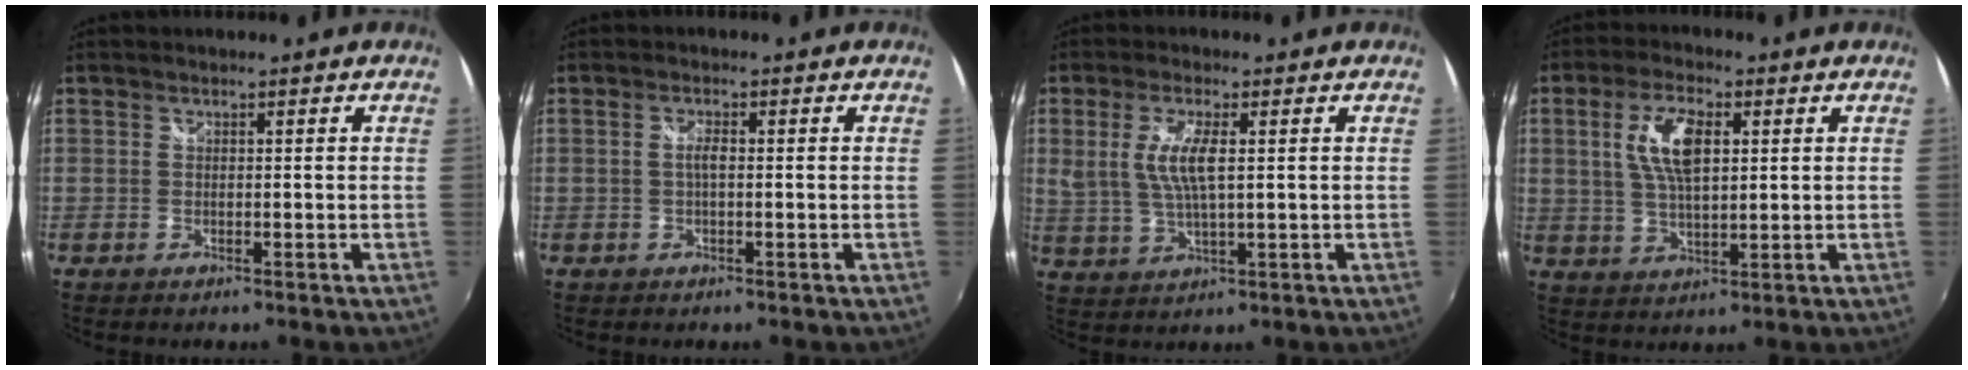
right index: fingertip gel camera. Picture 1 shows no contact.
{"total": 1.6, "force": [-0.1, 0.3, 1.6], "torque": [-0.031, 0.002, -0.004]}
{"total": 6.7, "force": [1.3, 1.6, 6.4], "torque": [-0.133, -0.002, 0.030]}
{"total": 8.8, "force": [2.2, 3.6, 7.7], "torque": [-0.149, 0.008, 0.045]}